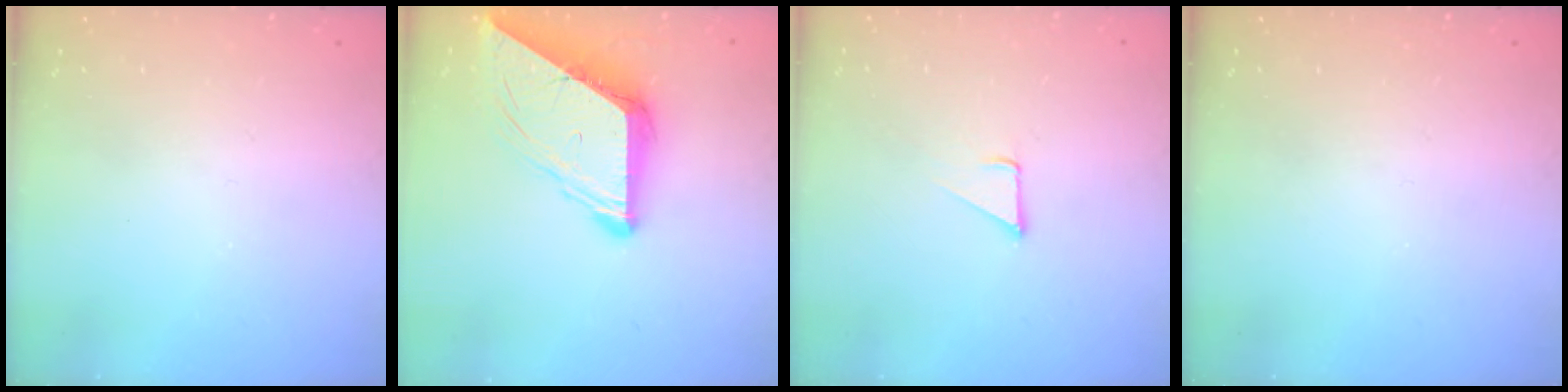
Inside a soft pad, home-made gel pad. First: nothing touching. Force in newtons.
{"total": 11.4, "press": 11.3, "slide": 1.3}
{"total": 3.2, "press": 3.2, "slide": 0.1}
{"total": 0.0}